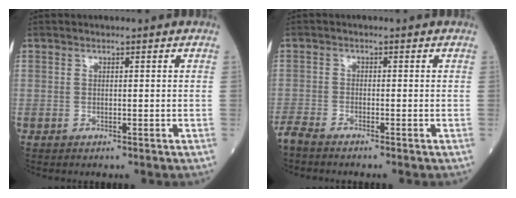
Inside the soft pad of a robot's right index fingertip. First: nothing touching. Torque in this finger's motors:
{"motor_torque": [0.04, -0.02, -0.02, 0.03]}